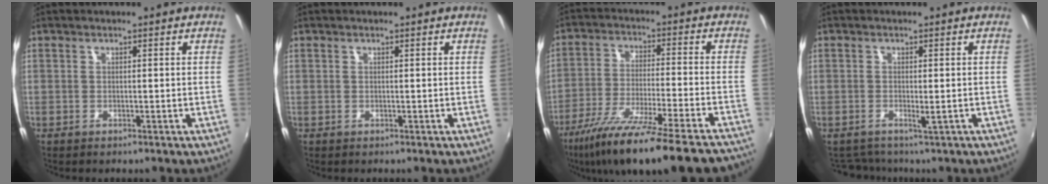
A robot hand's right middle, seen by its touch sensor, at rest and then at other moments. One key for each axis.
{"total": 0.0}
{"total": 24.0, "fx": -19.7, "fy": 0.9, "fz": 13.8, "tx": -0.243, "ty": -0.079, "tz": -0.304}
{"total": 2.6, "fx": -2.0, "fy": 1.0, "fz": 1.4, "tx": -0.028, "ty": -0.001, "tz": -0.029}